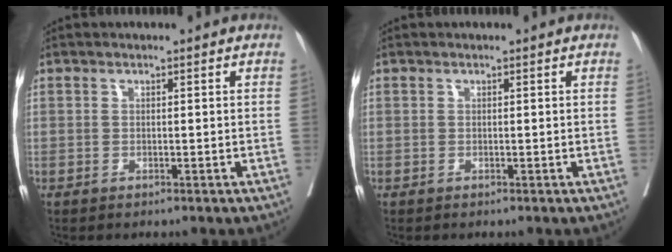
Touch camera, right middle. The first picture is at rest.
{"total": 0.0}